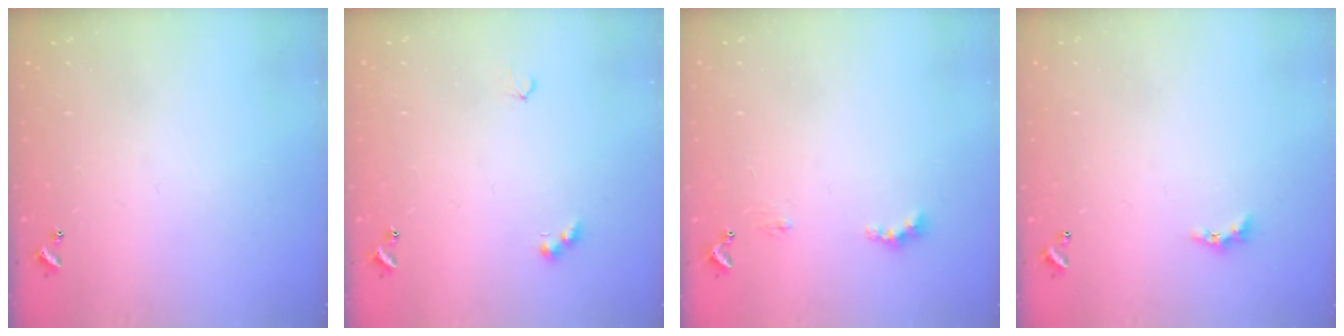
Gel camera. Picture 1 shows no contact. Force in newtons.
{"total": 5.0, "press": 4.9, "slide": 0.8}
{"total": 1.7, "press": 1.6, "slide": 0.5}
{"total": 2.5, "press": 2.5, "slide": 0.6}